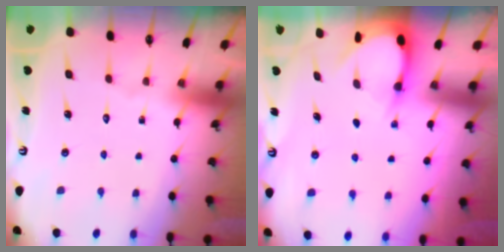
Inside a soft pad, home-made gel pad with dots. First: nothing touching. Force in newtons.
{"total": 3.2, "press": 3.2, "slide": 0.4}